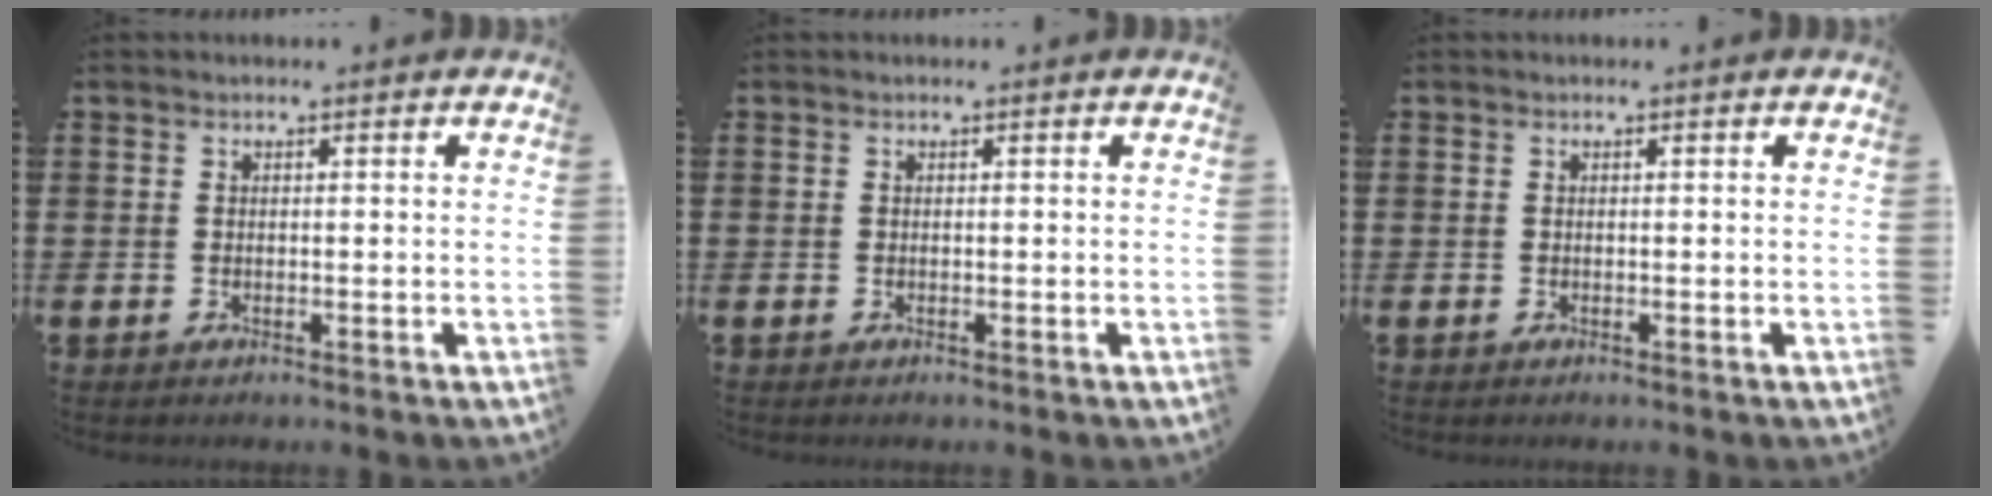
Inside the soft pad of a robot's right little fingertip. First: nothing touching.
{"total": 0.0}
{"total": 0.0}